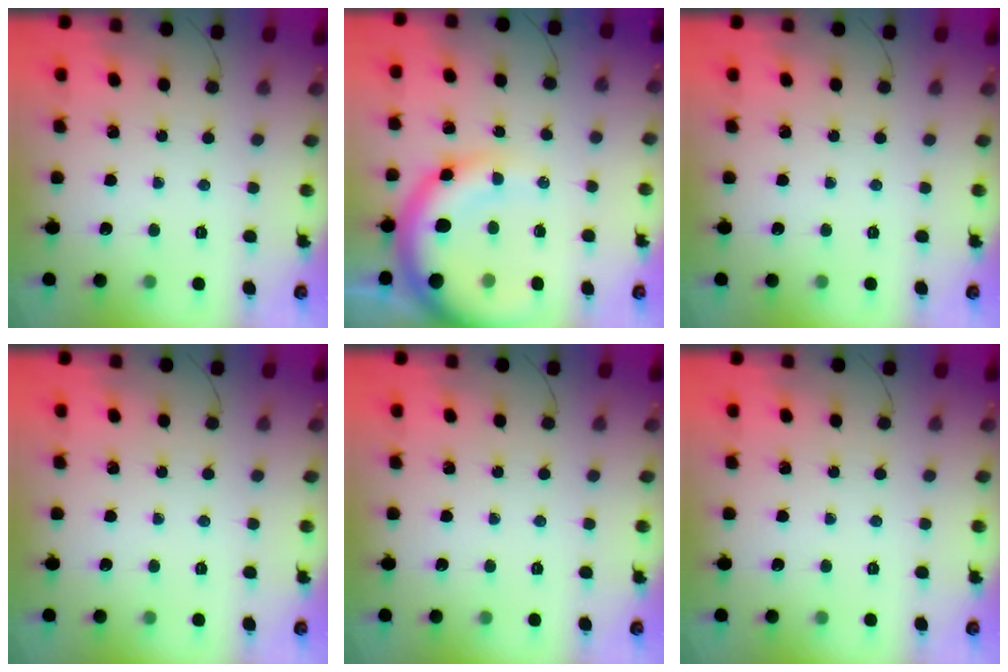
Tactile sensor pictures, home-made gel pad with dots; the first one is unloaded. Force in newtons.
{"total": 14.0, "press": 13.6, "slide": 3.6}
{"total": 0.0}
{"total": 0.0}
{"total": 0.0}
{"total": 0.0}